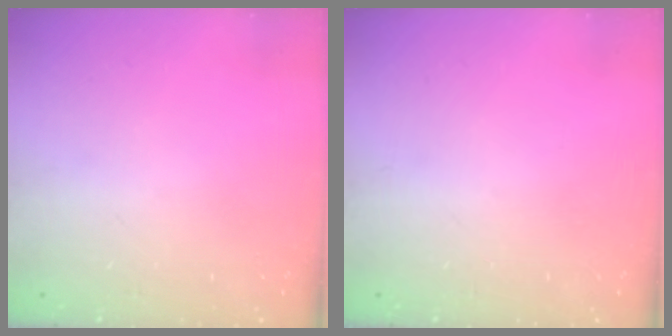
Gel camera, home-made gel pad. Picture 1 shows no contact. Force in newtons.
{"total": 0.0}